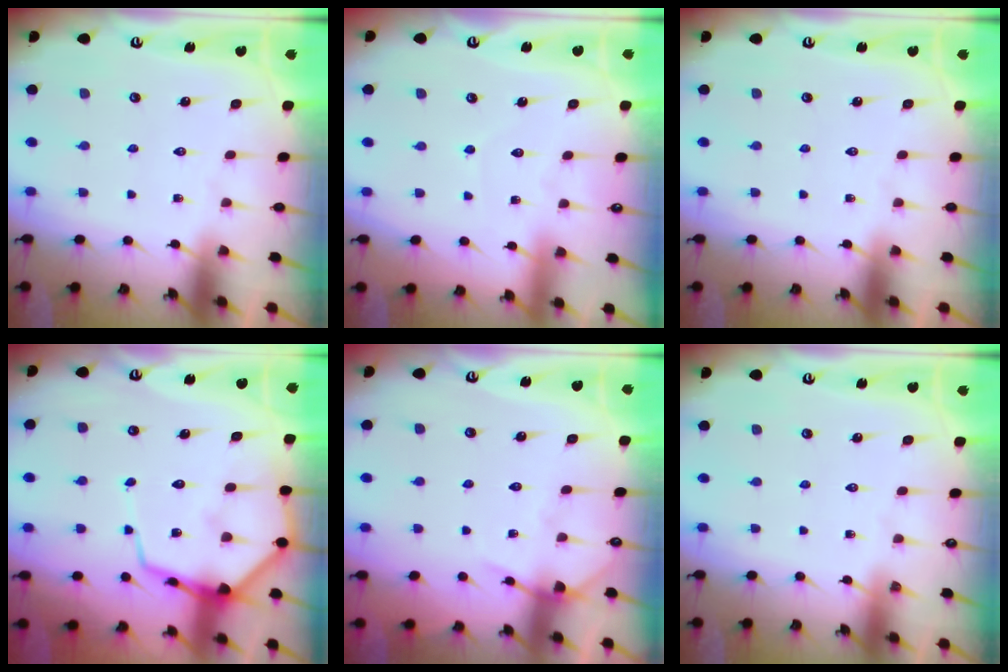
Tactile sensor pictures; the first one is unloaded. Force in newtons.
{"total": 2.8, "press": 2.7, "slide": 0.4}
{"total": 0.0}
{"total": 12.2, "press": 12.2, "slide": 1.1}
{"total": 5.3, "press": 5.3, "slide": 0.5}
{"total": 0.0}